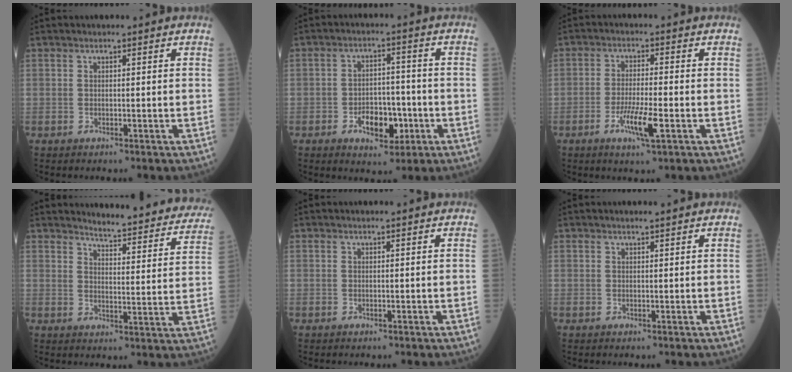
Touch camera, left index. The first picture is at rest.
{"total": 6.5, "force": [-2.6, 3.7, 4.6], "torque": [-0.074, 0.009, -0.039]}
{"total": 5.5, "force": [-2.3, 0.3, 4.9], "torque": [-0.096, -0.008, -0.043]}
{"total": 19.0, "force": [17.9, 2.7, 5.7], "torque": [-0.054, -0.073, 0.196]}
{"total": 0.0}
{"total": 1.2, "force": [0.9, 0.1, 0.7], "torque": [-0.014, 0.005, 0.016]}